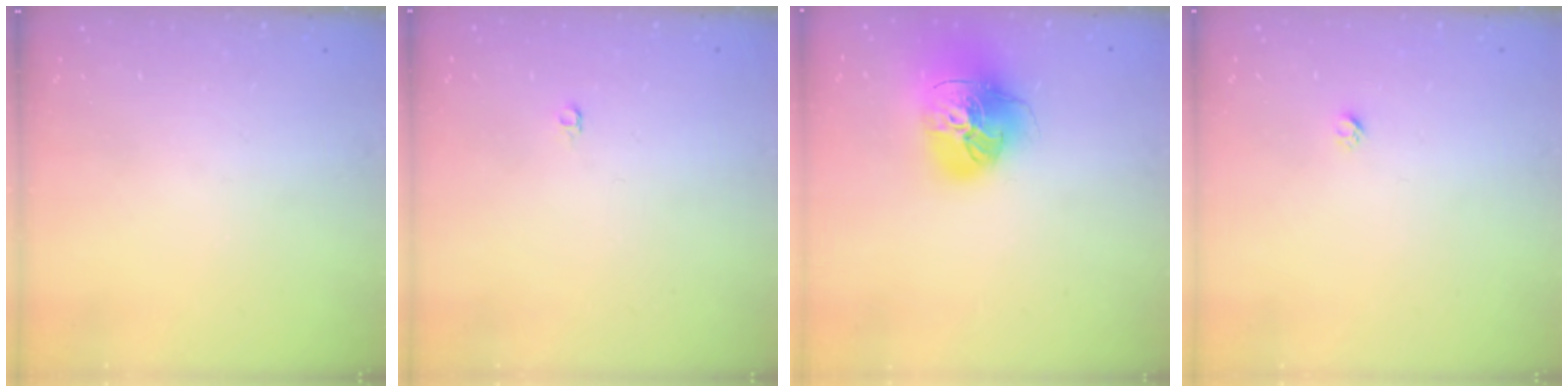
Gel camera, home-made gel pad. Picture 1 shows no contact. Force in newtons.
{"total": 3.3, "press": 3.3, "slide": 0.3}
{"total": 19.5, "press": 19.4, "slide": 2.2}
{"total": 1.9, "press": 1.9, "slide": 0.1}